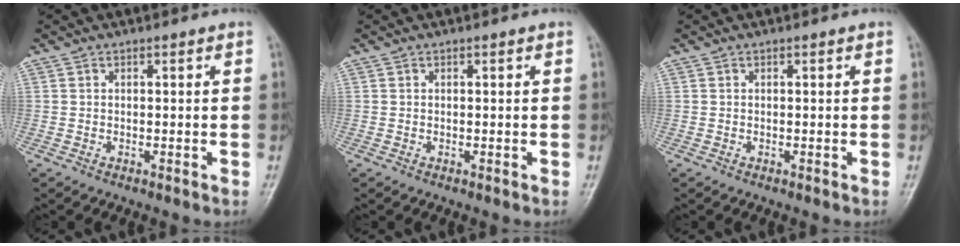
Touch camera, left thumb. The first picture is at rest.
{"total": 0.0}
{"total": 0.0}